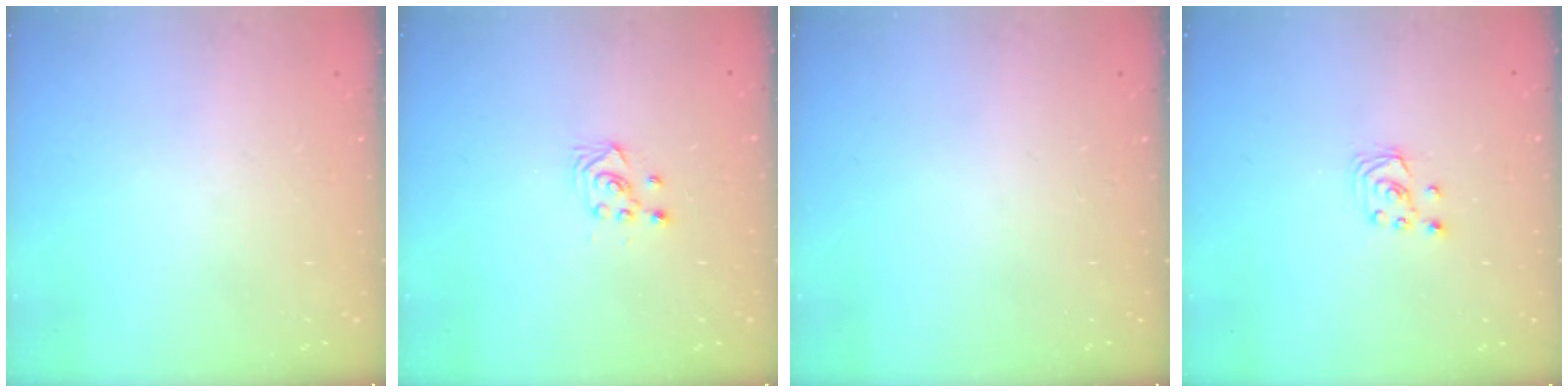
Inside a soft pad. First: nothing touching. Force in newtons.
{"total": 2.6, "press": 2.6, "slide": 0.3}
{"total": 0.0}
{"total": 2.7, "press": 2.7, "slide": 0.3}